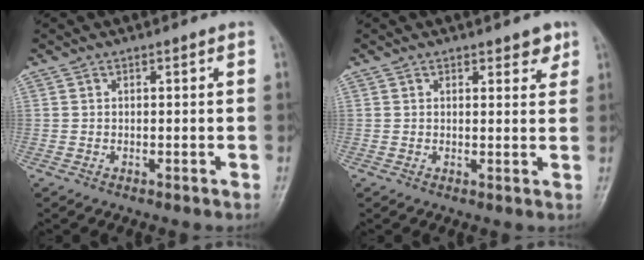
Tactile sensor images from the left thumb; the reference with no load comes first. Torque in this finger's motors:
{"motor_torque": [-0.01, 0.05, -0.10, -0.06, 0.03]}